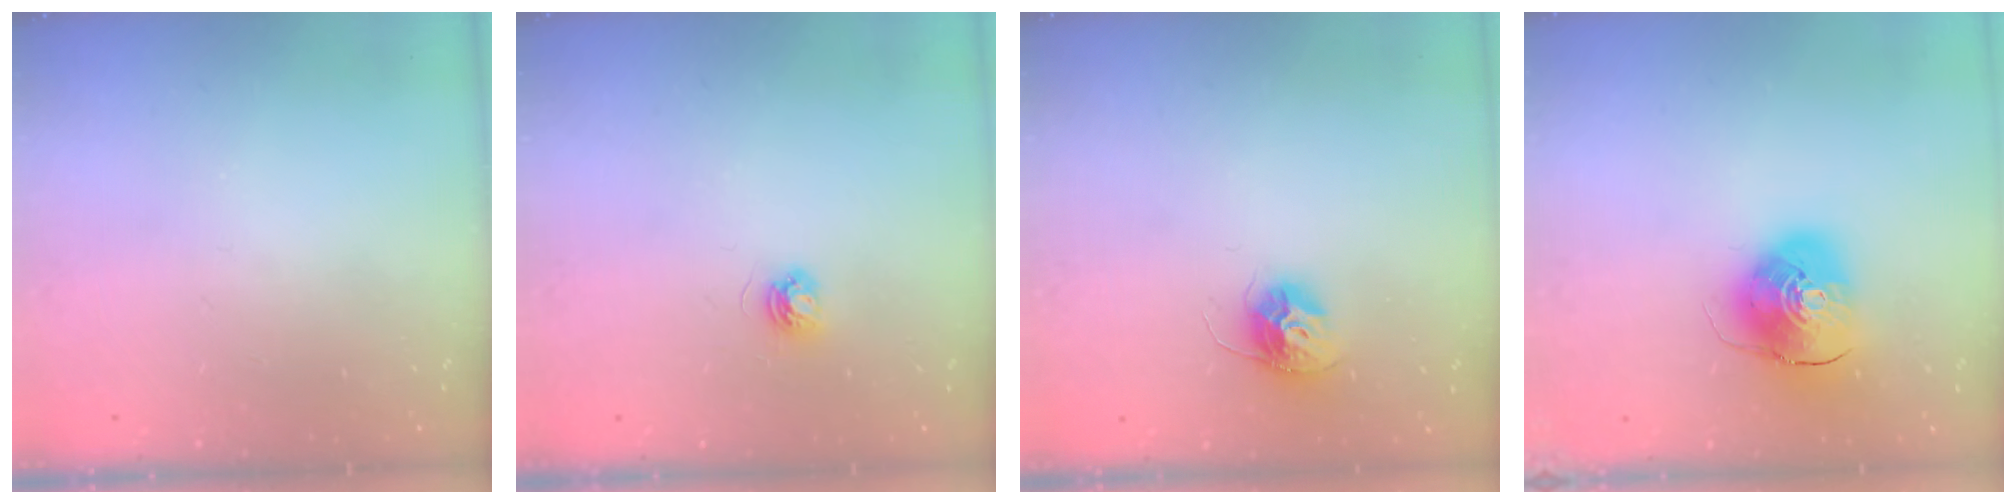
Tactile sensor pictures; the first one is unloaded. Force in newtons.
{"total": 3.9, "press": 3.9, "slide": 0.4}
{"total": 10.7, "press": 10.7, "slide": 0.7}
{"total": 10.5, "press": 10.4, "slide": 1.8}